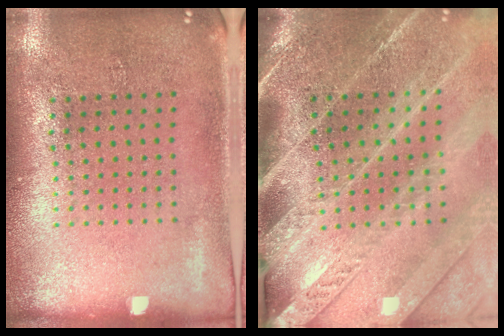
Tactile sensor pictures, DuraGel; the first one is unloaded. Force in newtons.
{"total": 3.7, "press": 3.2, "slide": 1.9}